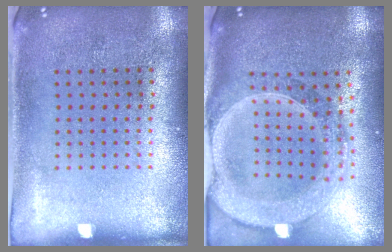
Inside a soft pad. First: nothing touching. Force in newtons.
{"total": 2.9, "press": 2.5, "slide": 1.5}